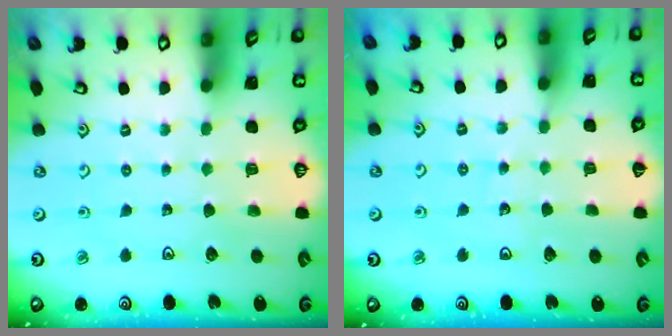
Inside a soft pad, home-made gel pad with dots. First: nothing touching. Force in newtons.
{"total": 4.9, "press": 4.9, "slide": 0.4}